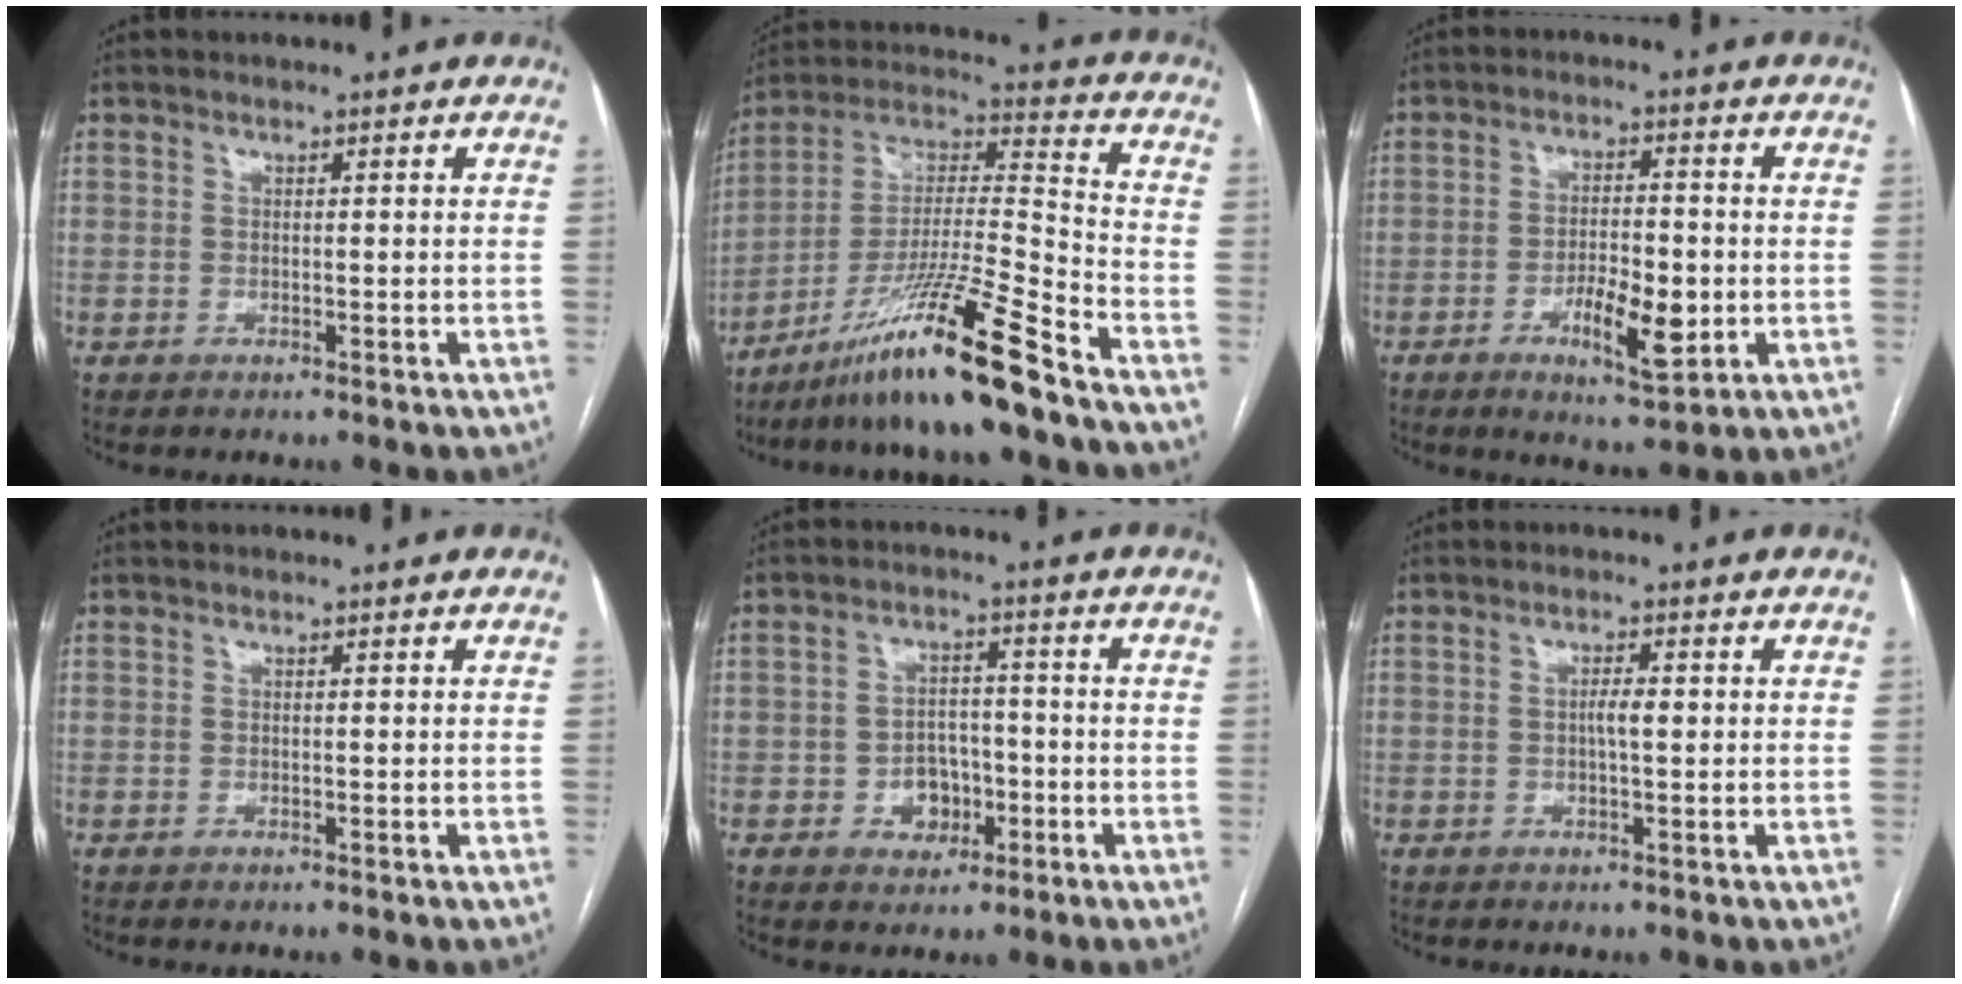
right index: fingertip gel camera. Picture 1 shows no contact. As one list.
[{"total": 17.2, "force": [-12.2, -1.3, 12.0], "torque": [-0.232, -0.014, -0.219]}, {"total": 7.9, "force": [-2.4, 2.3, 7.2], "torque": [-0.124, -0.004, -0.033]}, {"total": 0.0}, {"total": 5.4, "force": [-1.9, 4.1, 3.0], "torque": [-0.045, 0.013, -0.025]}, {"total": 2.2, "force": [0.1, 0.4, 2.2], "torque": [-0.040, 0.003, 0.000]}]